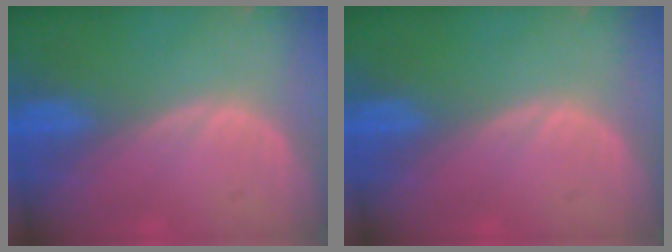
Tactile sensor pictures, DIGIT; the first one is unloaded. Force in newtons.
{"total": 0.0}